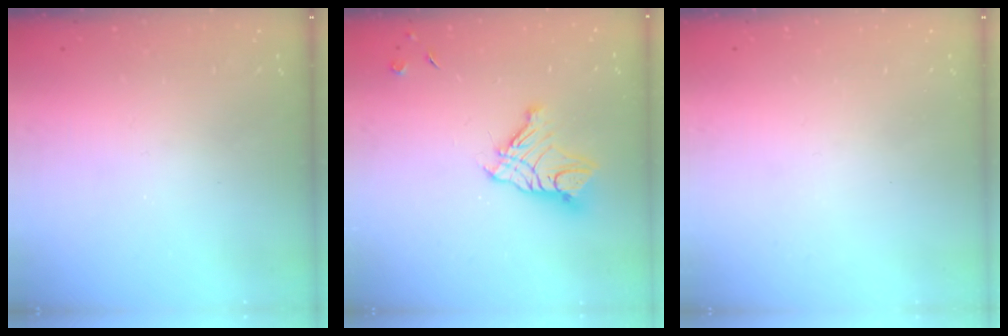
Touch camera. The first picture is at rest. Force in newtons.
{"total": 13.1, "press": 13.0, "slide": 1.3}
{"total": 0.0}